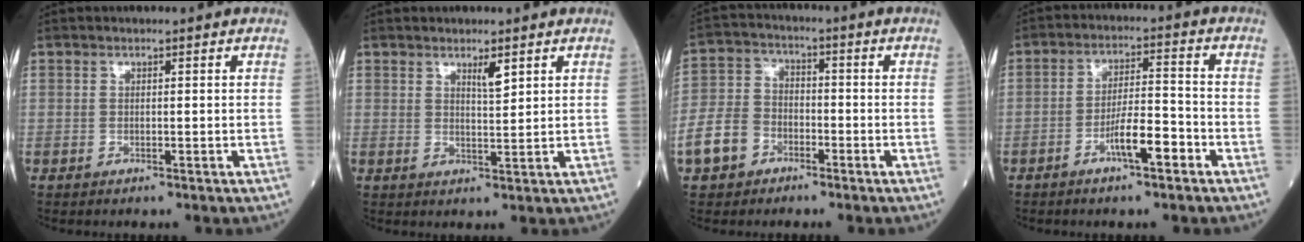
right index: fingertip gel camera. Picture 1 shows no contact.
{"total": 2.5, "force": [1.8, 0.3, 1.8], "torque": [-0.031, -0.001, 0.034]}
{"total": 8.3, "force": [-4.3, 6.0, 3.7], "torque": [-0.102, 0.015, -0.081]}
{"total": 6.3, "force": [-3.2, 1.1, 5.3], "torque": [-0.096, 0.006, -0.055]}